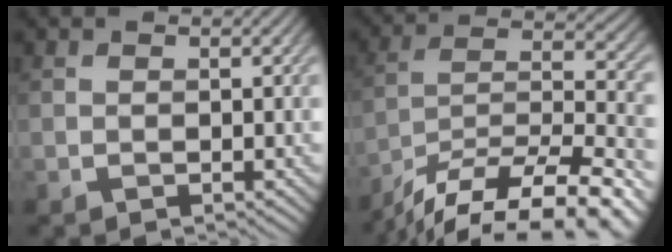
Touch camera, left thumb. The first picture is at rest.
{"total": 15.8, "force": [-12.5, 4.4, 8.5], "torque": [-0.146, -0.014, -0.197]}